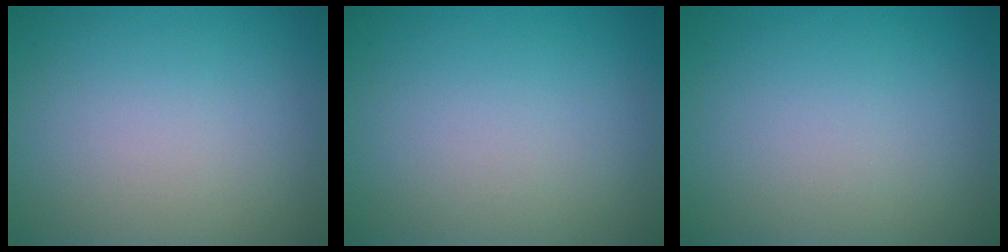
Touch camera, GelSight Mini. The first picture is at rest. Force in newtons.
{"total": 0.0}
{"total": 0.0}